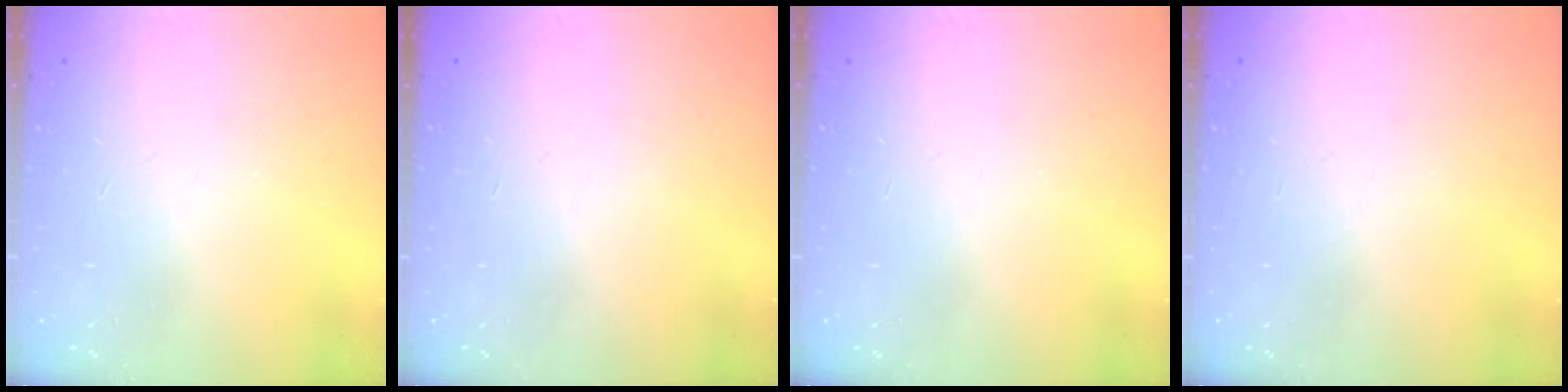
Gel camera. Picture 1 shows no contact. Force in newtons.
{"total": 1.5, "press": 1.5, "slide": 0.1}
{"total": 0.0}
{"total": 0.0}